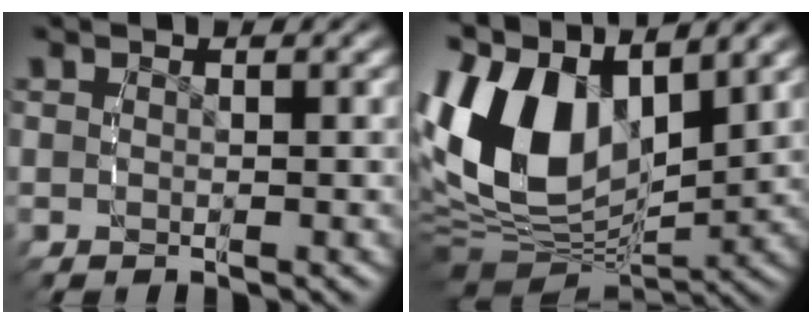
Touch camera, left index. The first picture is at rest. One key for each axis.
{"total": 13.7, "fx": 2.1, "fy": 8.9, "fz": 10.1, "tx": -0.204, "ty": -0.012, "tz": 0.044}